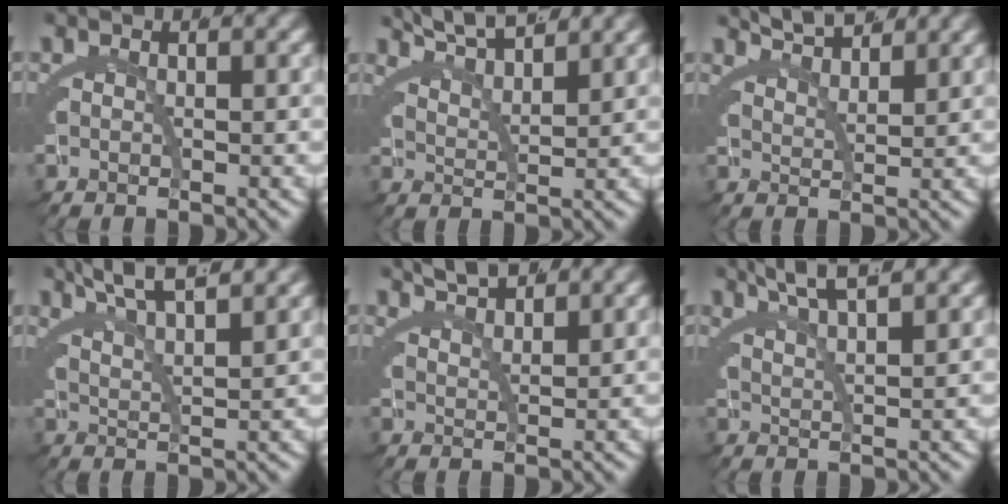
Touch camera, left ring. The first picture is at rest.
{"total": 5.6, "force": [5.2, -1.2, 1.4], "torque": [-0.012, 0.016, 0.089]}
{"total": 4.5, "force": [4.3, -1.1, 0.9], "torque": [-0.001, 0.009, 0.075]}
{"total": 4.7, "force": [4.2, -1.5, 1.5], "torque": [-0.017, 0.008, 0.075]}
{"total": 3.6, "force": [3.4, -1.1, 0.6], "torque": [0.001, 0.007, 0.063]}
{"total": 4.3, "force": [3.7, -1.7, 1.4], "torque": [-0.012, 0.010, 0.067]}